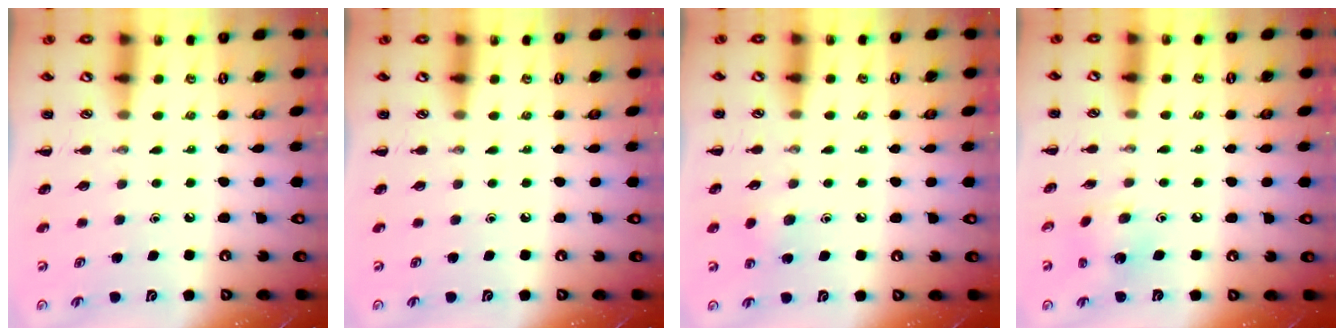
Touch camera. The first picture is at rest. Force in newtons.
{"total": 0.0}
{"total": 4.9, "press": 4.8, "slide": 1.1}
{"total": 4.3, "press": 4.3, "slide": 0.6}